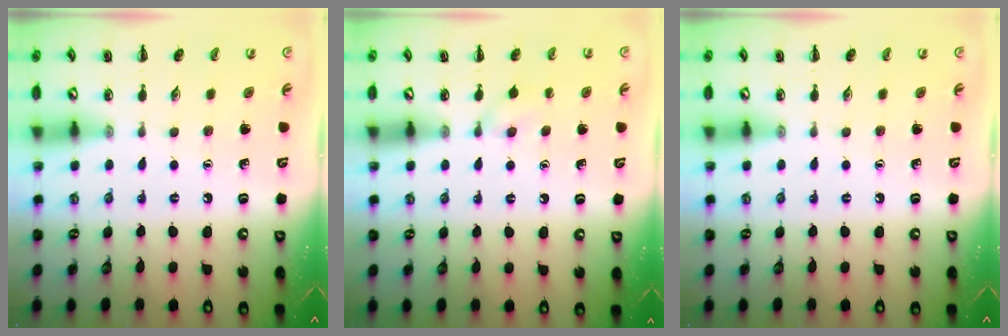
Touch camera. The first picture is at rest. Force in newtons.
{"total": 5.7, "press": 5.3, "slide": 1.9}
{"total": 0.0}